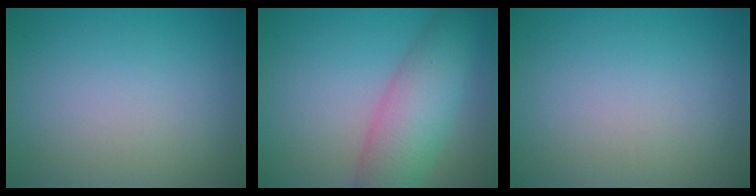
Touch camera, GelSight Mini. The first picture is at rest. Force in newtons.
{"total": 6.7, "press": 6.7, "slide": 0.3}
{"total": 0.0}